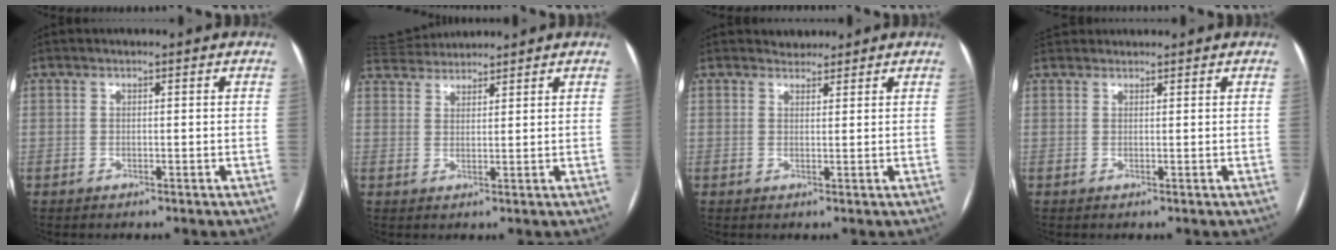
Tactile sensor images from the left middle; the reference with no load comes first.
{"total": 6.2, "force": [6.1, 0.8, 0.9], "torque": [-0.020, 0.031, 0.107]}
{"total": 1.9, "force": [1.7, 0.7, -0.3], "torque": [0.005, 0.006, 0.026]}
{"total": 3.3, "force": [3.2, 0.9, 0.3], "torque": [-0.005, 0.035, 0.057]}